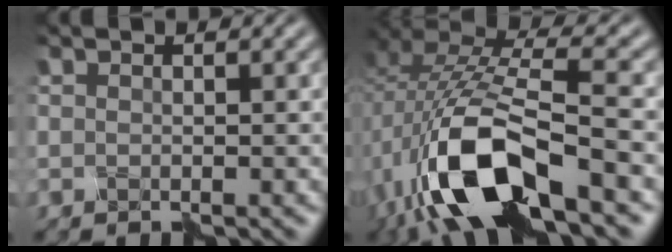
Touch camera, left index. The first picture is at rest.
{"total": 11.0, "force": [-5.7, 3.7, 8.6], "torque": [-0.190, 0.011, -0.113]}